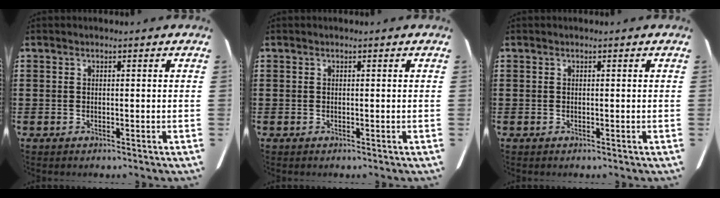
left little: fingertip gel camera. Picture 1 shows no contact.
{"total": 0.0}
{"total": 0.0}